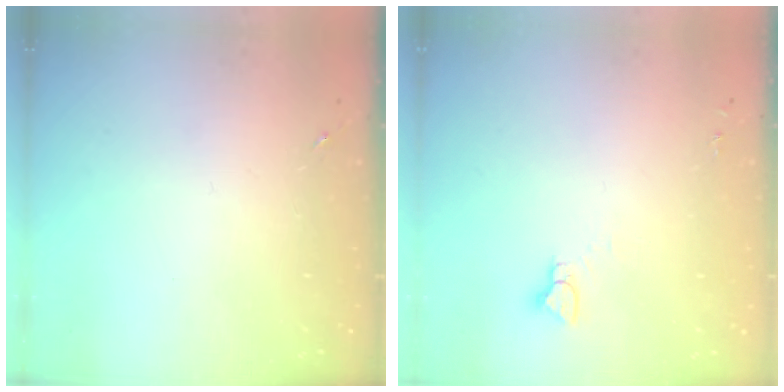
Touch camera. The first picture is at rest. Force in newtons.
{"total": 3.3, "press": 3.3, "slide": 0.2}